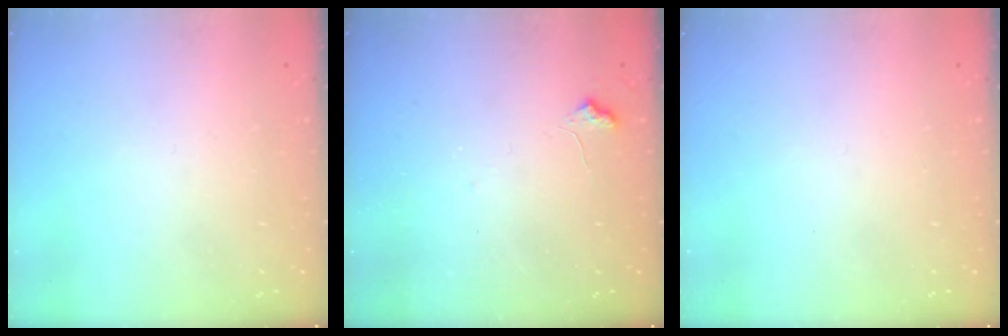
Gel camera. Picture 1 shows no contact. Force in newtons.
{"total": 7.3, "press": 7.2, "slide": 0.9}
{"total": 0.0}